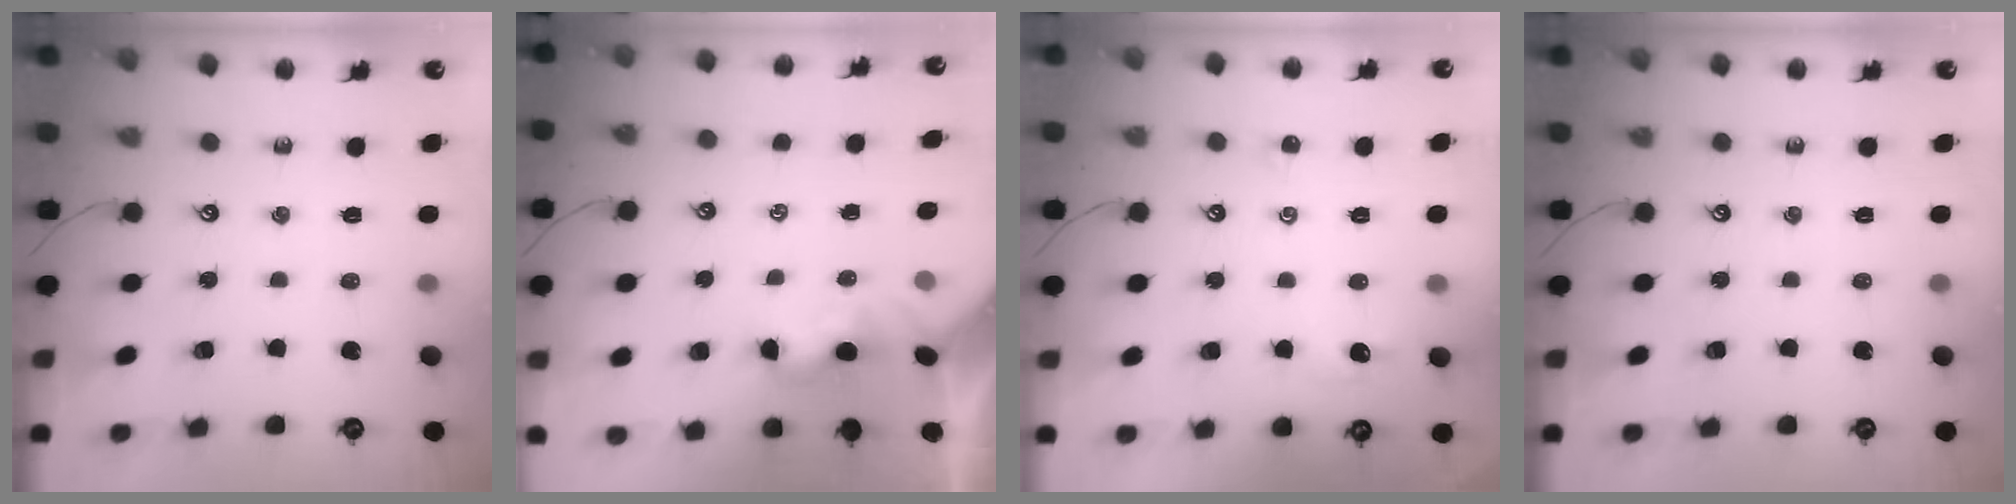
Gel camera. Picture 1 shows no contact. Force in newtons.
{"total": 1.9, "press": 1.8, "slide": 0.5}
{"total": 0.0}
{"total": 0.0}